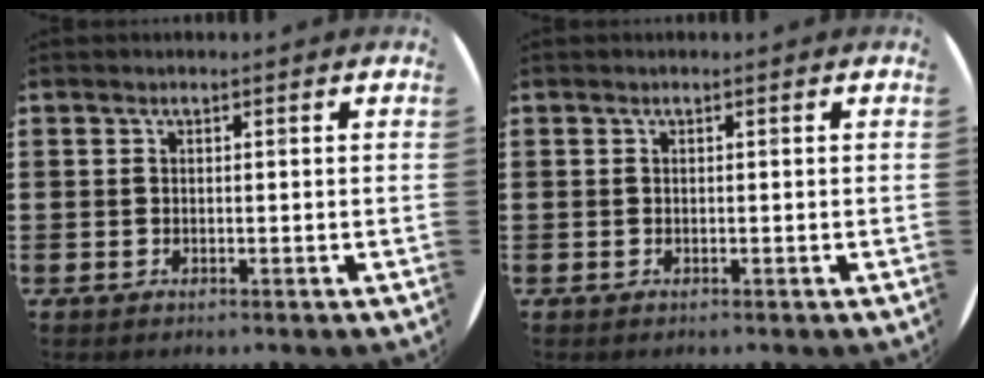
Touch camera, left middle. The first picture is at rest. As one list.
[{"total": 0.0}]